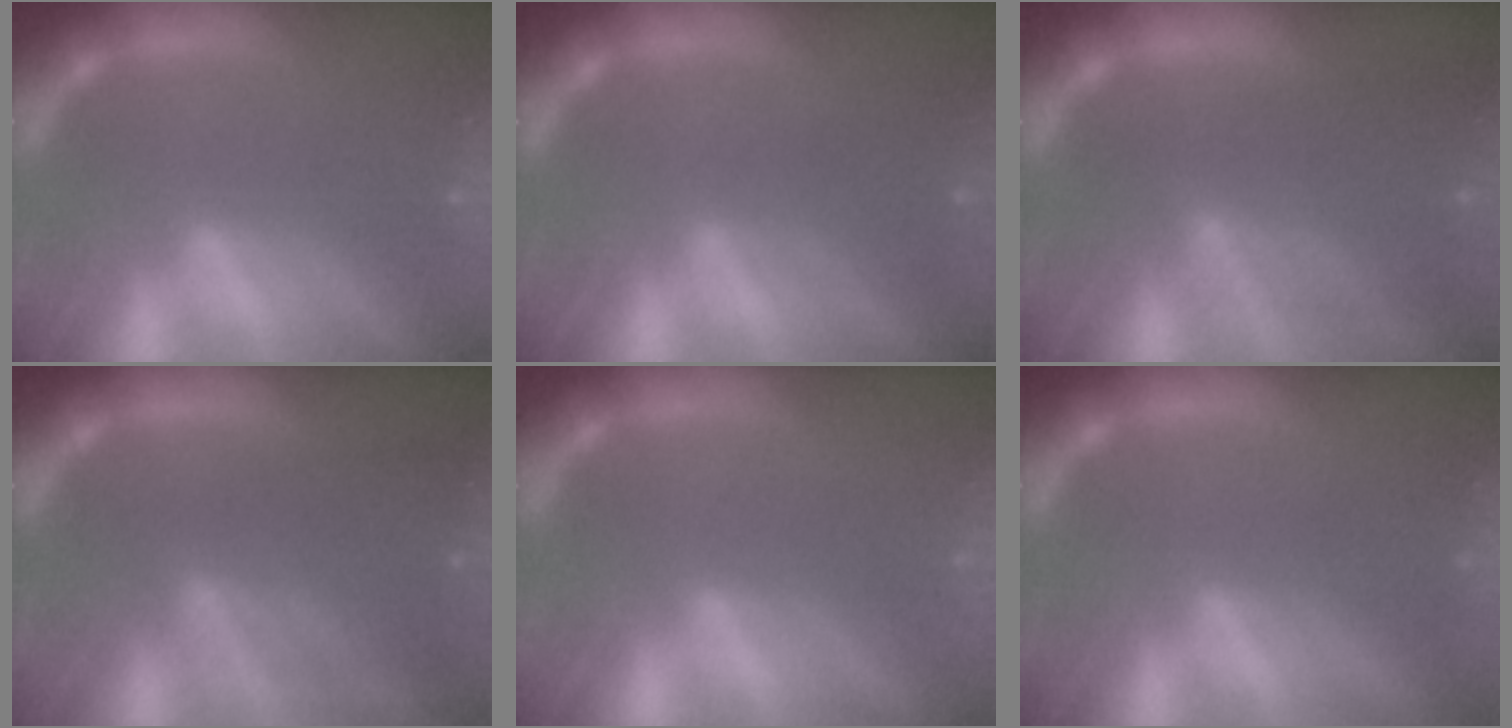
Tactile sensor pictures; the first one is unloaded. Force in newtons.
{"total": 2.4}
{"total": 7.0}
{"total": 6.1}
{"total": 0.0}
{"total": 1.5}